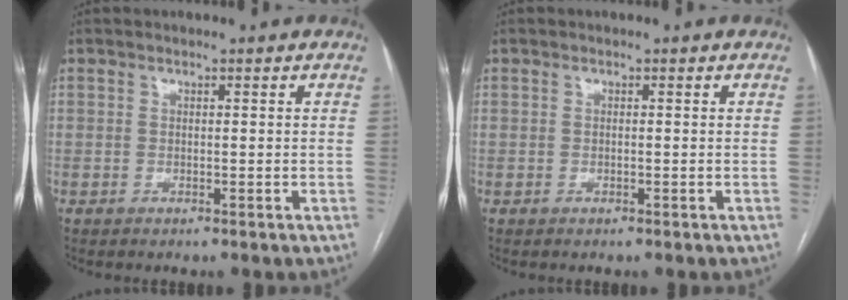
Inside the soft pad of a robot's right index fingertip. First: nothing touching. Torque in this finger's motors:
{"motor_torque": [-0.08, 0.13, 0.00, 0.00]}